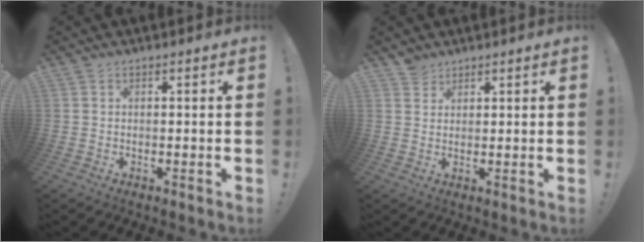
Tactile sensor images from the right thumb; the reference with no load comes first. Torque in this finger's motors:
{"motor_torque": [-0.49, 0.28, -0.15, 0.41, -0.05]}